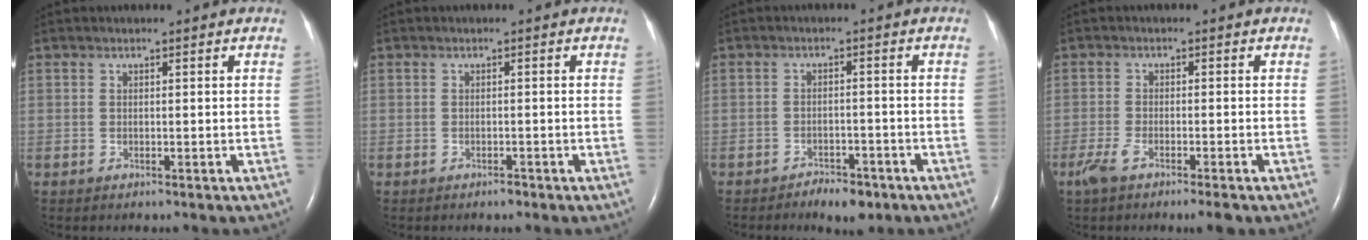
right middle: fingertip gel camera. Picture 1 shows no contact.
{"total": 0.7, "force": [-0.6, 0.3, 0.3], "torque": [-0.006, 0.000, -0.008]}
{"total": 4.2, "force": [-3.1, 1.8, 2.1], "torque": [-0.034, 0.001, -0.042]}
{"total": 4.8, "force": [-3.3, 0.7, 3.5], "torque": [-0.066, -0.011, -0.058]}